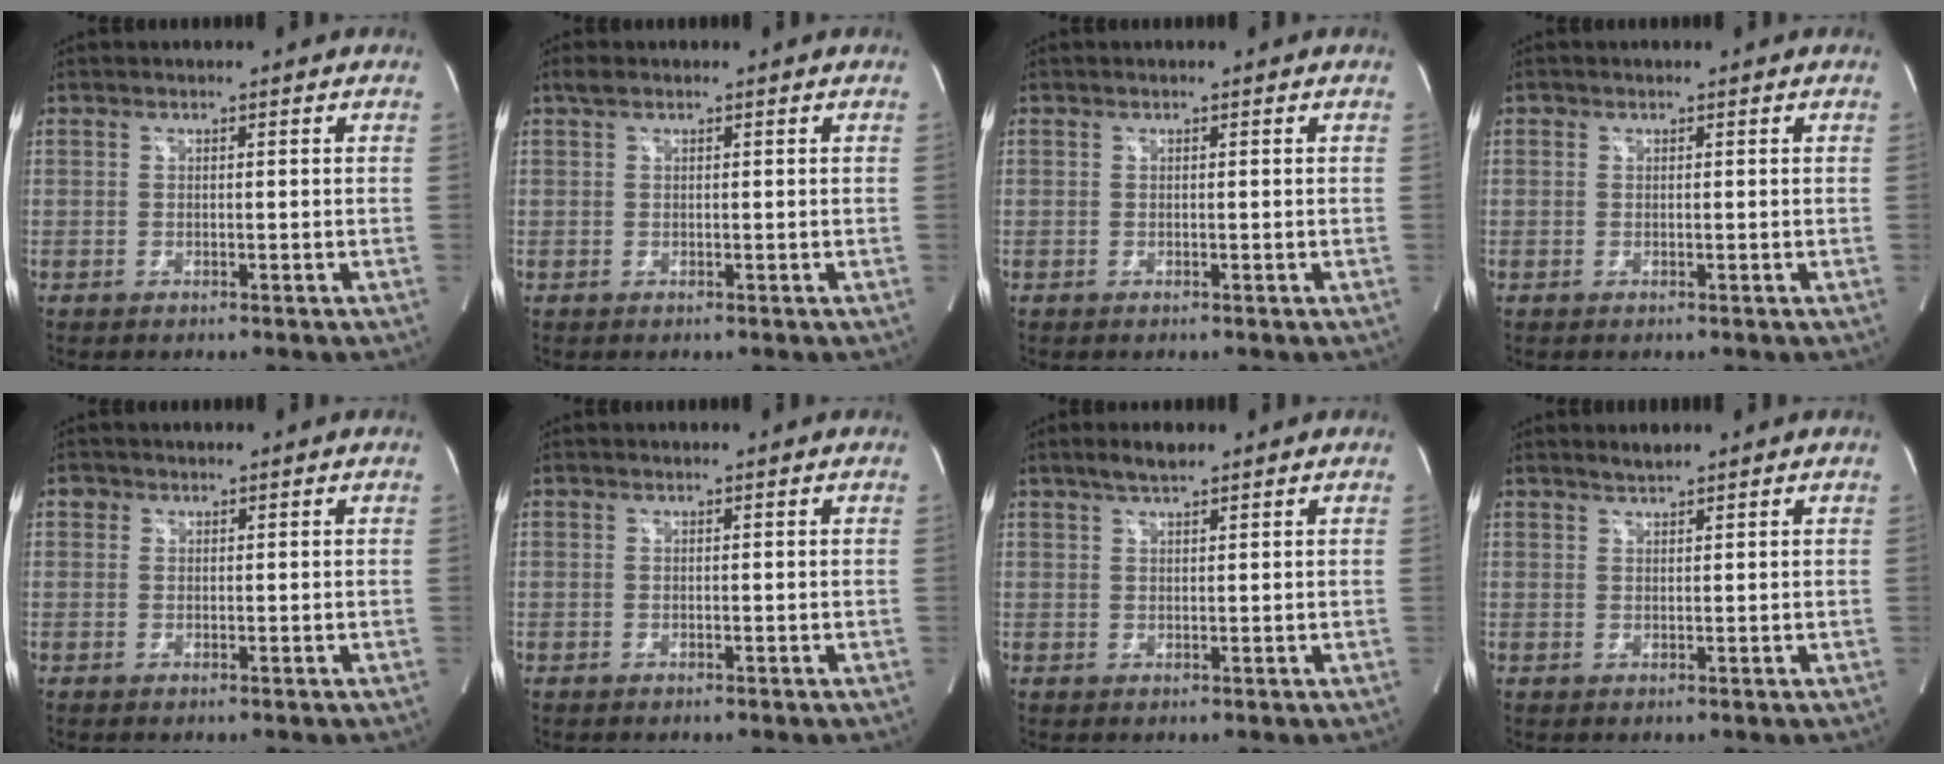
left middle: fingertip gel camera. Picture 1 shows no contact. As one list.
[{"total": 1.1, "force": [0.8, 0.4, 0.6], "torque": [-0.012, 0.012, 0.016]}, {"total": 0.0}, {"total": 0.0}, {"total": 1.0, "force": [0.6, 0.8, 0.1], "torque": [0.008, 0.001, 0.006]}, {"total": 0.0}, {"total": 3.2, "force": [2.5, 0.5, 1.9], "torque": [-0.042, 0.006, 0.048]}, {"total": 1.5, "force": [1.5, 0.0, 0.4], "torque": [-0.011, 0.002, 0.032]}]